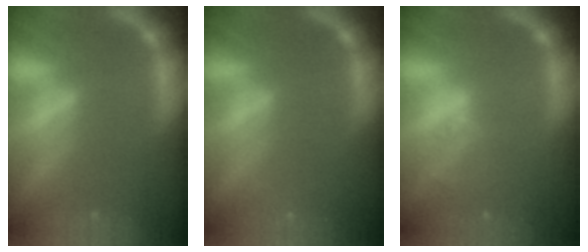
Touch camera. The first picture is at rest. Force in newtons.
{"total": 0.9}
{"total": 2.0}